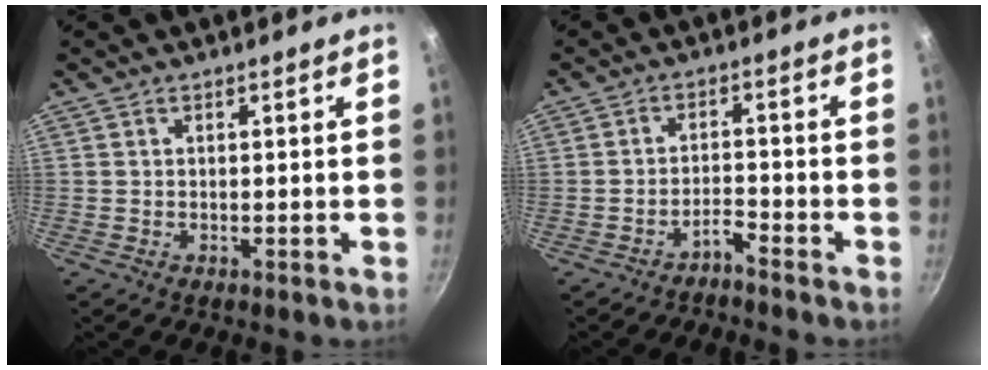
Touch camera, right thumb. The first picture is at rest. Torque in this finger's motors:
{"motor_torque": [0.58, -0.58, 0.54, -0.51, 0.07]}